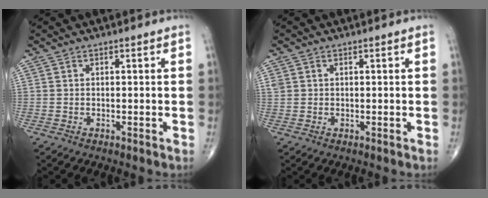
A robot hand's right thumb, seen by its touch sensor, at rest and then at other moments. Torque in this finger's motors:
{"motor_torque": [-0.19, -0.22, 0.13, 0.21, -0.06]}